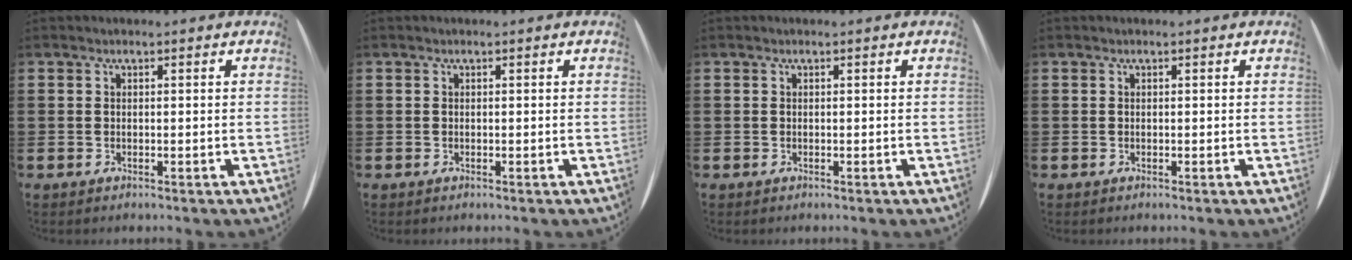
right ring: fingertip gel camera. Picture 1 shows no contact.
{"total": 0.0}
{"total": 0.0}
{"total": 0.0}